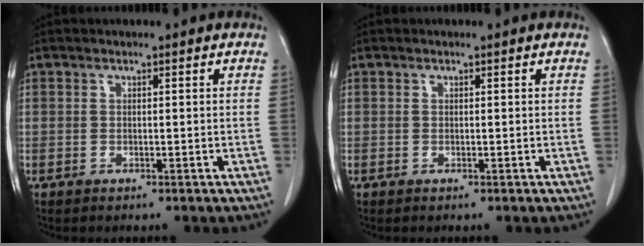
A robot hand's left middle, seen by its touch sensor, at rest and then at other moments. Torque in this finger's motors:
{"motor_torque": [-0.09, 0.03, 0.00, 0.00]}